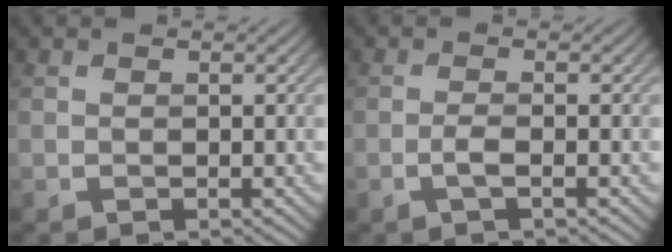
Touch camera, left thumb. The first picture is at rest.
{"total": 1.7, "force": [-0.7, 0.2, 1.6], "torque": [-0.033, 0.006, -0.019]}